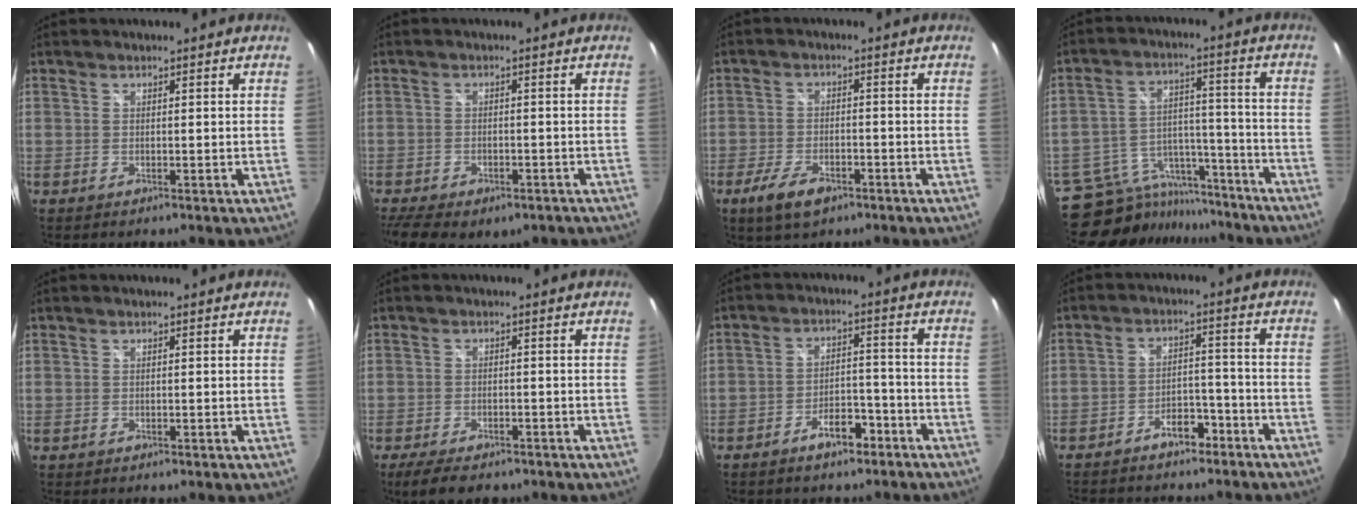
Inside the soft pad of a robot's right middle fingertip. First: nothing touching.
{"total": 11.4, "force": [-7.7, 5.8, 6.0], "torque": [-0.147, -0.028, -0.112]}
{"total": 7.2, "force": [-4.5, 3.3, 4.5], "torque": [-0.111, -0.013, -0.078]}
{"total": 15.6, "force": [-13.6, 7.0, 2.9], "torque": [-0.071, 0.037, -0.190]}
{"total": 0.0}
{"total": 6.7, "force": [-5.1, 2.8, 3.4], "torque": [-0.080, -0.013, -0.082]}
{"total": 6.4, "force": [-4.6, 3.1, 3.1], "torque": [-0.060, 0.022, -0.057]}
{"total": 9.5, "force": [-7.6, 4.4, 3.6], "torque": [-0.082, 0.030, -0.101]}